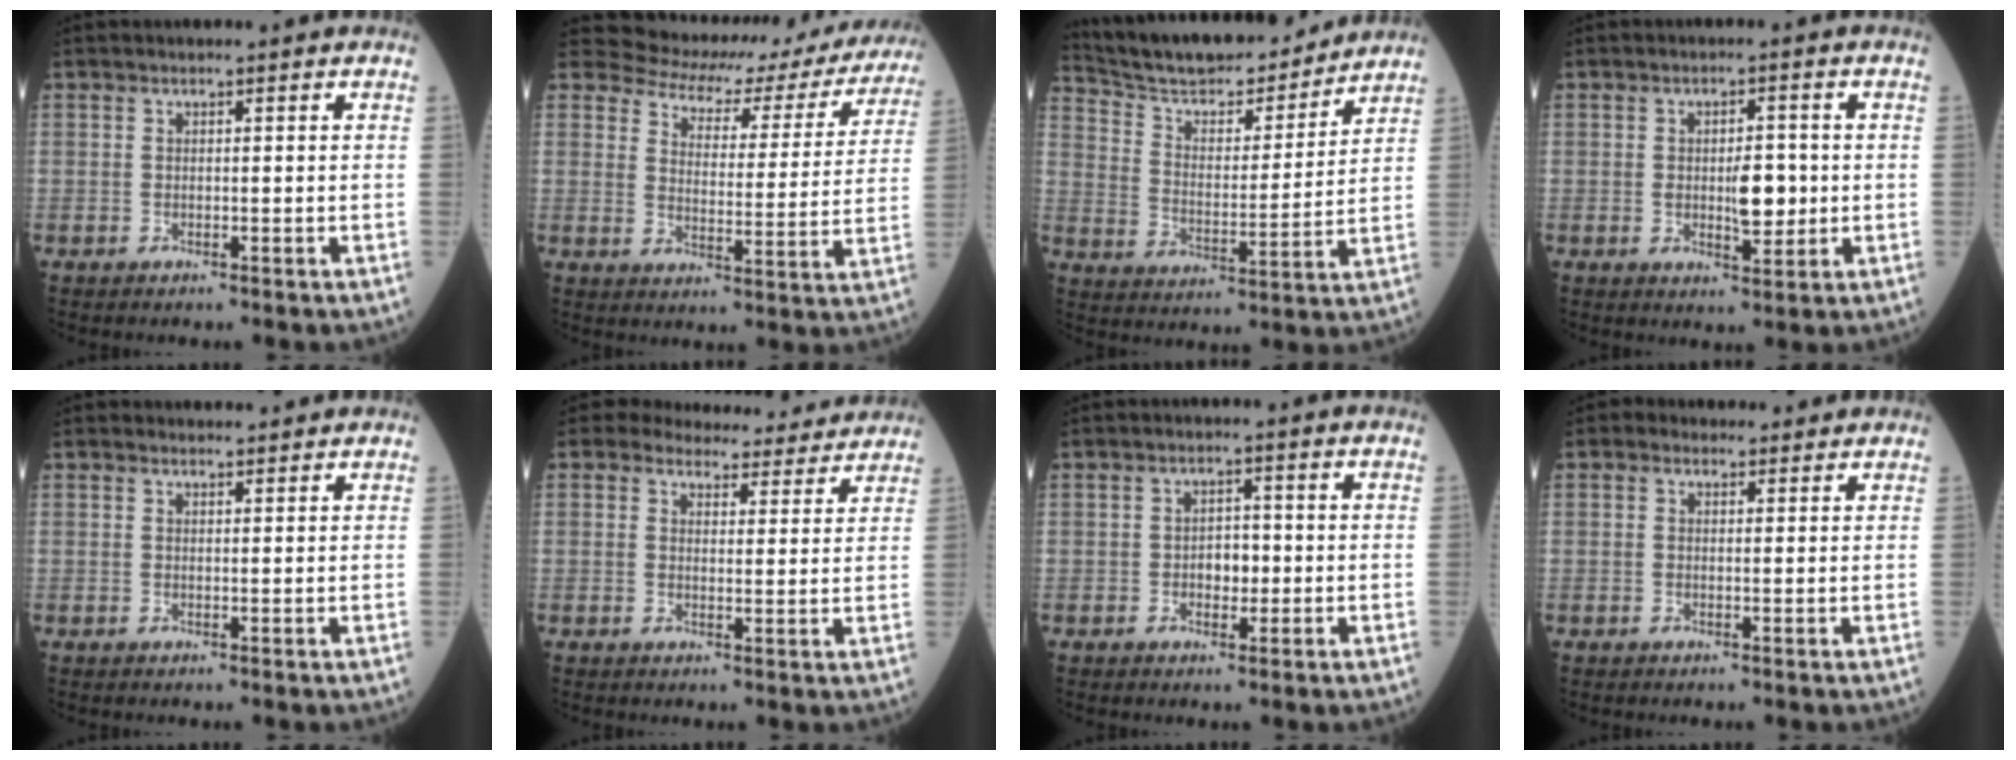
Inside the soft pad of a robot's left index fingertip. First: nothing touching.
{"total": 18.1, "force": [16.4, 6.4, 4.1], "torque": [-0.048, -0.028, 0.181]}
{"total": 17.9, "force": [16.6, 3.0, 6.0], "torque": [-0.106, -0.003, 0.264]}
{"total": 4.9, "force": [-0.6, 1.9, 4.5], "torque": [-0.070, -0.006, -0.005]}
{"total": 1.6, "force": [1.6, 0.3, 0.1], "torque": [-0.009, 0.004, 0.024]}
{"total": 10.8, "force": [10.2, 3.3, 1.7], "torque": [-0.003, 0.001, 0.112]}
{"total": 3.0, "force": [-0.9, 1.8, 2.2], "torque": [-0.032, 0.002, -0.012]}
{"total": 2.3, "force": [1.6, 1.6, 0.6], "torque": [-0.008, 0.018, 0.021]}